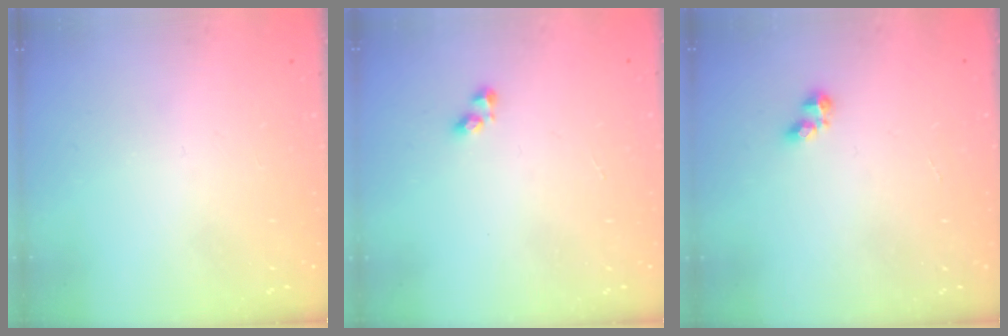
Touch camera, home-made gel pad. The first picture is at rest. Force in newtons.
{"total": 2.4, "press": 2.3, "slide": 0.6}
{"total": 2.6, "press": 2.5, "slide": 0.5}